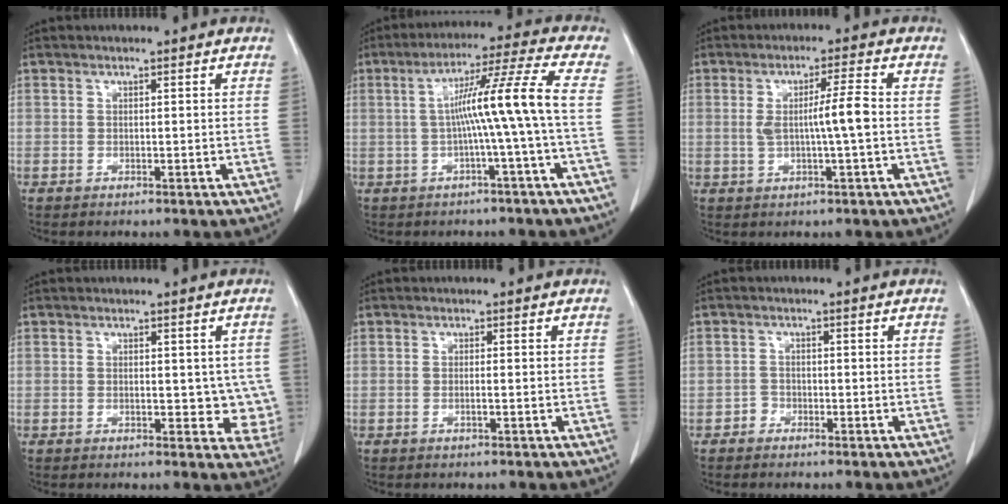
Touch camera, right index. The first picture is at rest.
{"total": 9.7, "force": [-0.6, -2.4, 9.4], "torque": [-0.156, 0.021, -0.003]}
{"total": 5.4, "force": [-0.1, -0.4, 5.4], "torque": [-0.097, 0.000, -0.001]}
{"total": 5.3, "force": [0.0, 2.9, 4.5], "torque": [-0.035, -0.003, -0.002]}
{"total": 0.9, "force": [-0.3, -0.1, 0.8], "torque": [-0.019, -0.001, -0.005]}
{"total": 1.6, "force": [-1.0, 1.3, -0.2], "torque": [0.007, 0.008, -0.025]}